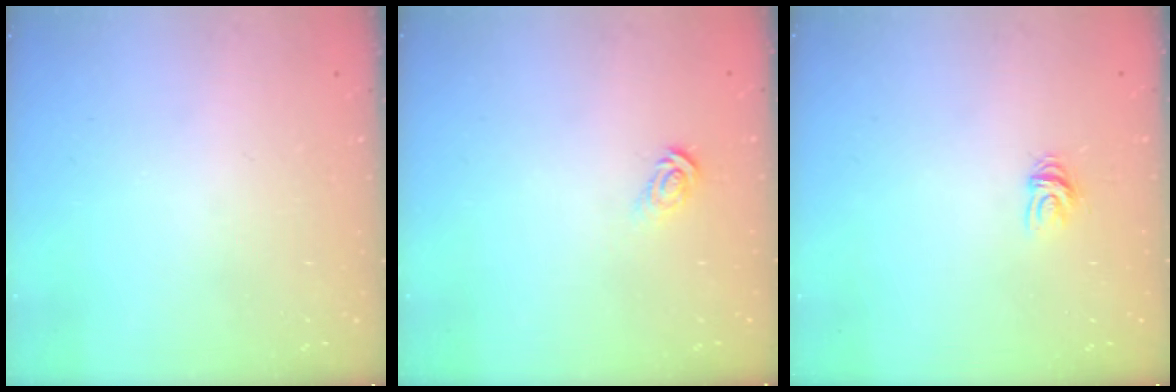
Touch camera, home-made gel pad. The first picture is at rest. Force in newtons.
{"total": 4.5, "press": 4.5, "slide": 0.2}
{"total": 4.7, "press": 4.7, "slide": 0.4}